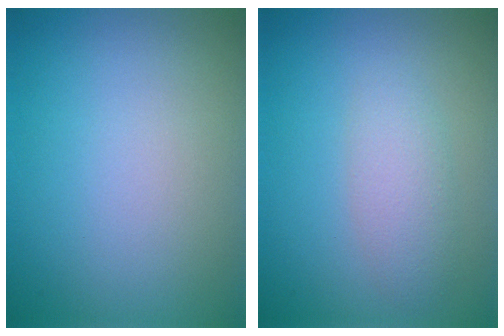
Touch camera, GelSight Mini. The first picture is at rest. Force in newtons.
{"total": 2.5, "press": 2.5, "slide": 0.1}